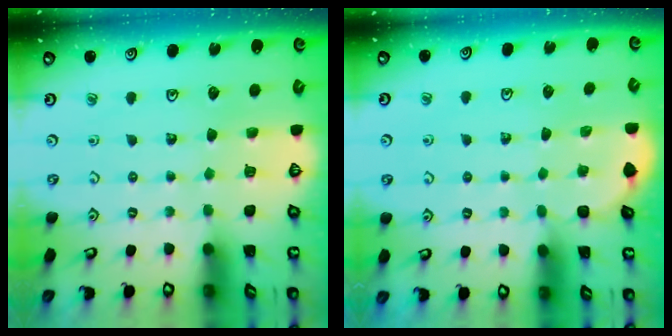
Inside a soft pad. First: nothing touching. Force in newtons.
{"total": 2.1, "press": 2.1, "slide": 0.2}